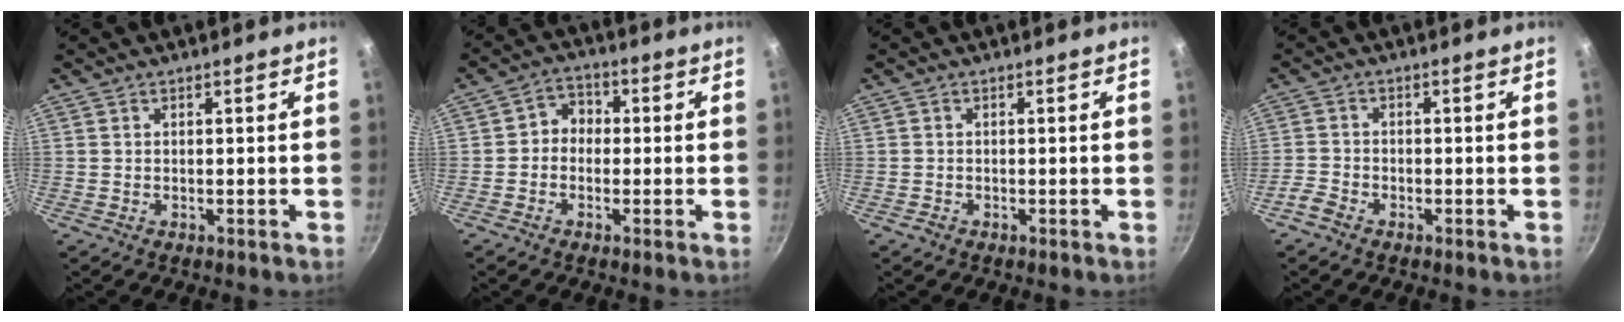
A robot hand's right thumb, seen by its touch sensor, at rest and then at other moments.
{"total": 4.5, "force": [-0.5, 3.9, 2.3], "torque": [-0.008, 0.015, -0.021]}
{"total": 1.0, "force": [-0.6, 0.7, 0.3], "torque": [-0.006, 0.004, -0.011]}
{"total": 3.0, "force": [-2.2, 1.7, 1.2], "torque": [-0.029, 0.018, -0.050]}